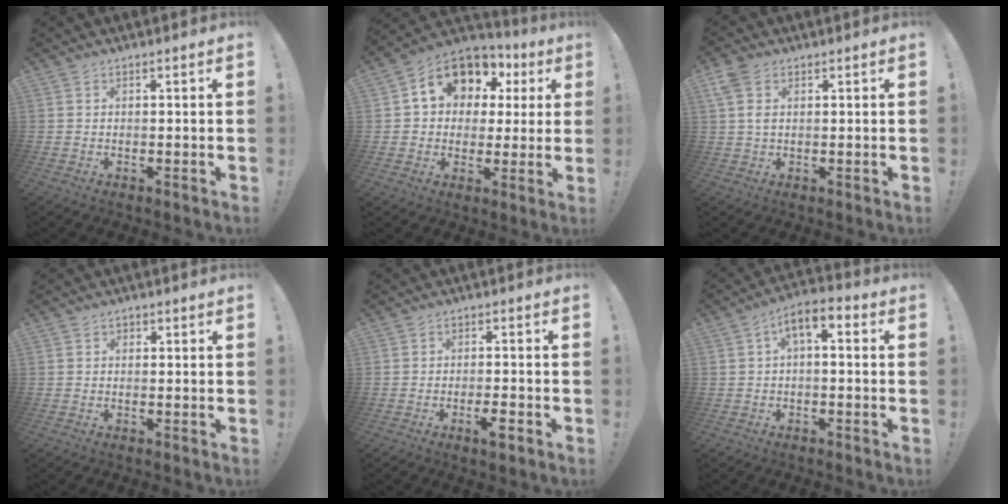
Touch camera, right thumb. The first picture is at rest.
{"total": 13.0, "force": [5.8, 9.5, 6.6], "torque": [-0.105, -0.030, 0.107]}
{"total": 4.8, "force": [1.7, 3.1, 3.2], "torque": [-0.062, -0.001, 0.032]}
{"total": 0.9, "force": [0.0, 0.8, 0.3], "torque": [-0.004, 0.004, 0.000]}
{"total": 4.4, "force": [-2.4, 0.7, 3.6], "torque": [-0.057, 0.002, -0.041]}
{"total": 5.4, "force": [0.8, 2.5, 4.8], "torque": [-0.074, -0.006, 0.013]}